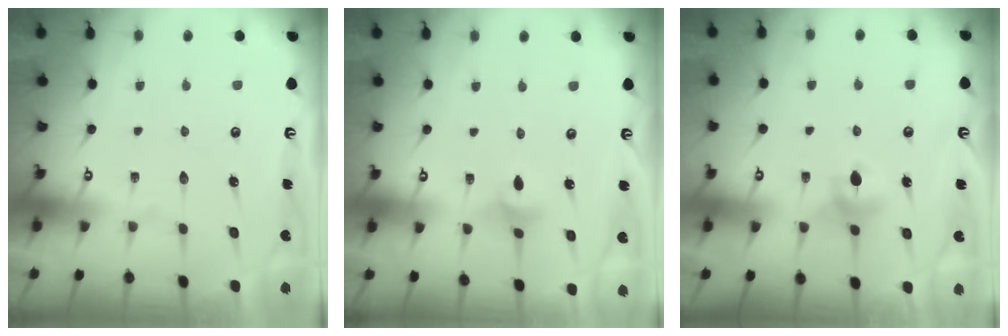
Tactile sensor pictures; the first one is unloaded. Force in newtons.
{"total": 3.6, "press": 3.5, "slide": 0.6}
{"total": 5.6, "press": 5.5, "slide": 0.7}